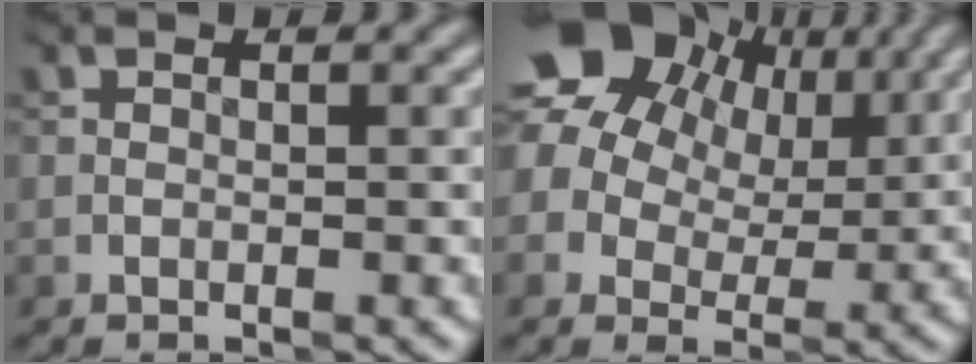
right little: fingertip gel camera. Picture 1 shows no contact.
{"total": 11.6, "force": [6.2, 8.1, 5.5], "torque": [-0.103, 0.039, 0.099]}